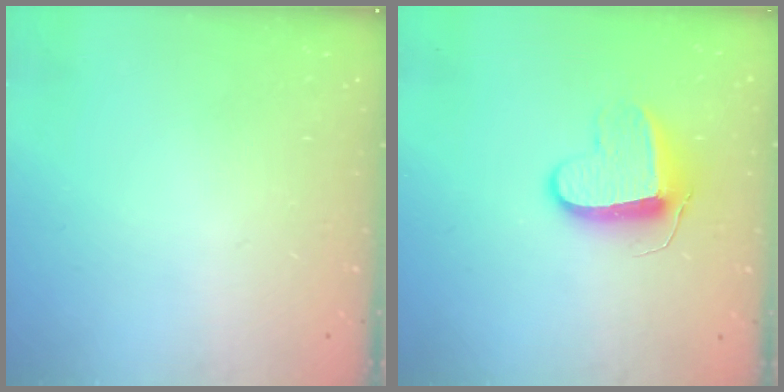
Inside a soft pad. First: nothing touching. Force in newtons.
{"total": 9.7, "press": 9.7, "slide": 0.4}